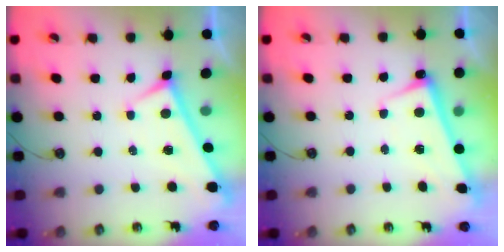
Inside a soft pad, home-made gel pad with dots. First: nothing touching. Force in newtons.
{"total": 2.7, "press": 2.7, "slide": 0.5}